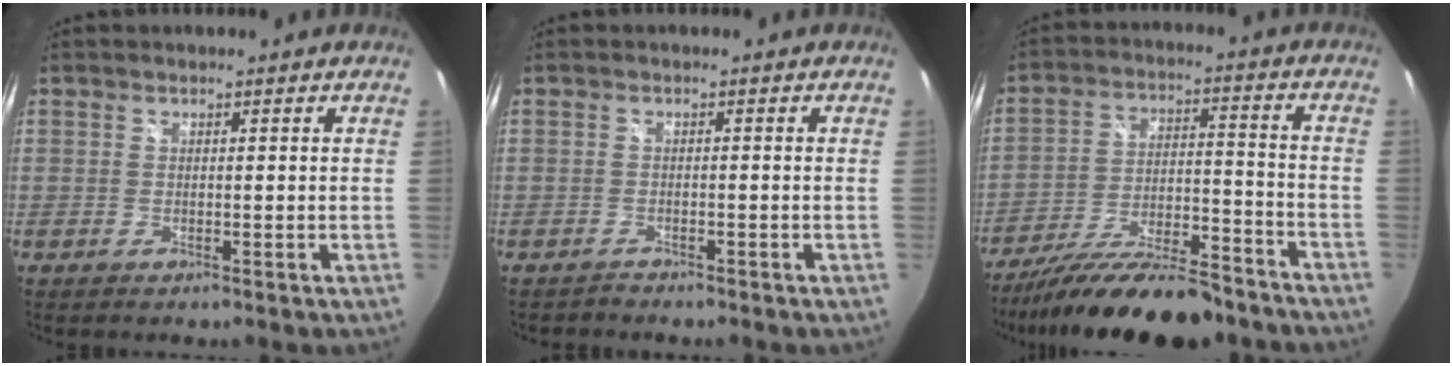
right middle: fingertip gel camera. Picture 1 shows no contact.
{"total": 1.2, "force": [-1.2, 0.4, -0.1], "torque": [-0.001, 0.000, -0.021]}
{"total": 20.2, "force": [-16.9, 4.2, 10.2], "torque": [-0.189, -0.035, -0.262]}